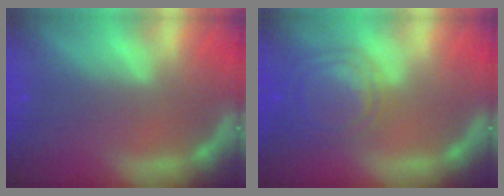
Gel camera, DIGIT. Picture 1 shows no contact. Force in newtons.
{"total": 7.6}